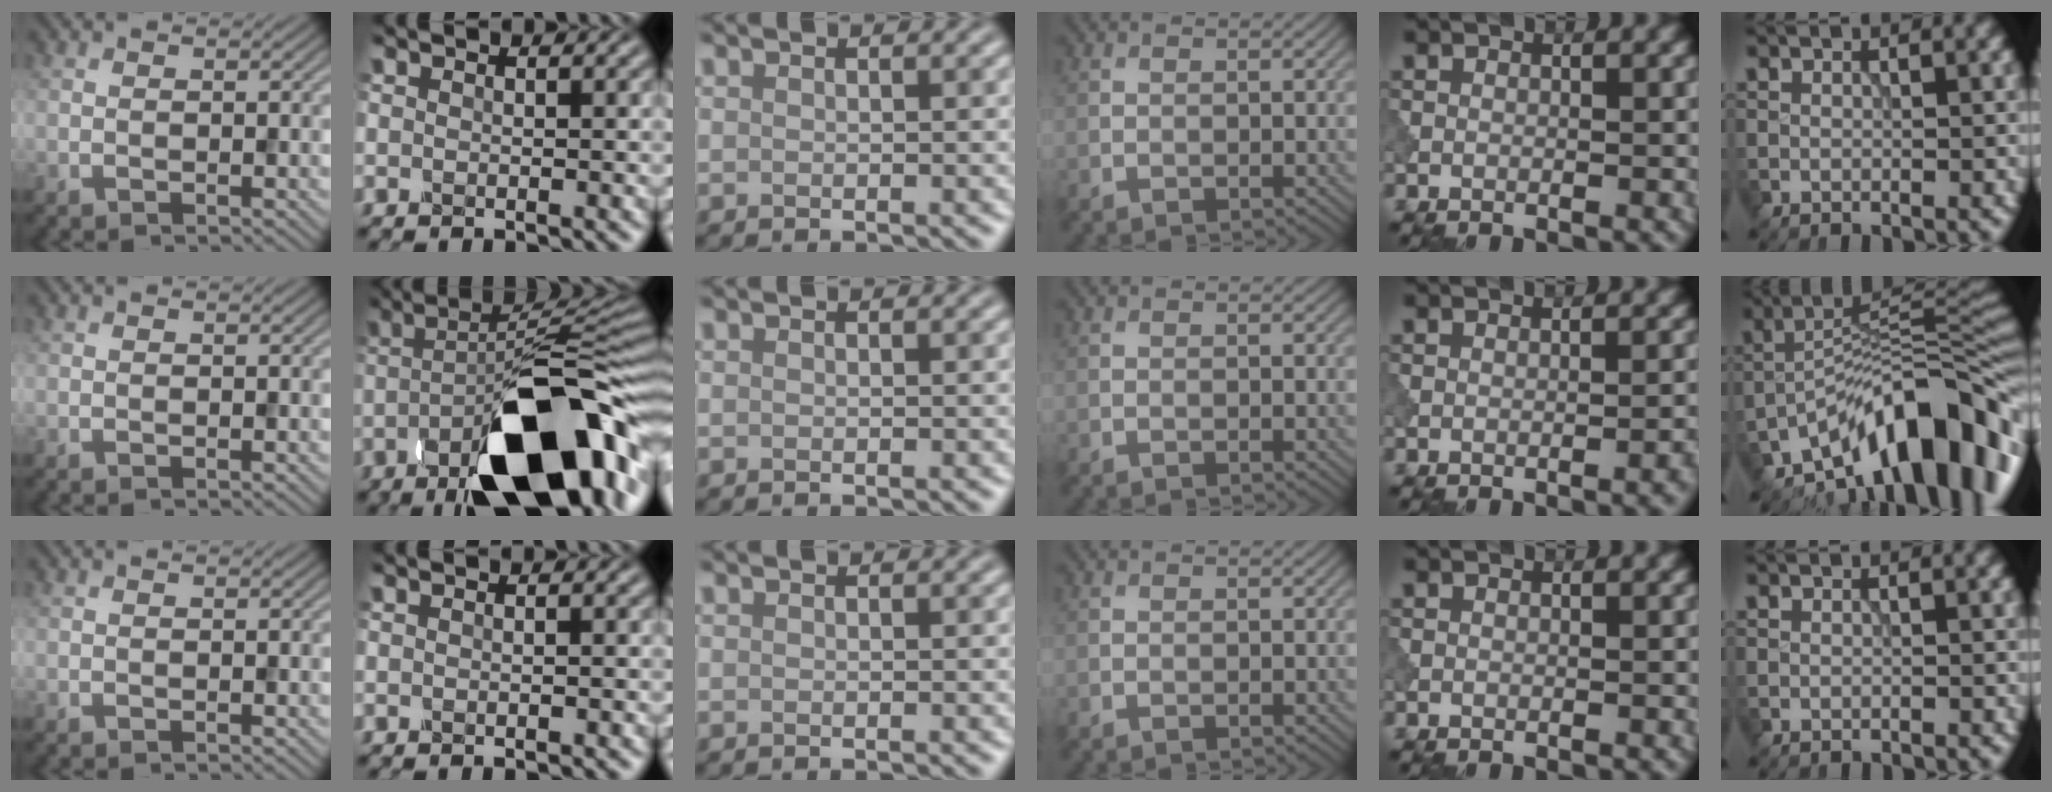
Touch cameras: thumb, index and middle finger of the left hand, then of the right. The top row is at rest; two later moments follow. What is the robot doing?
{"motion": "dispense", "object": "dispenser bottle"}